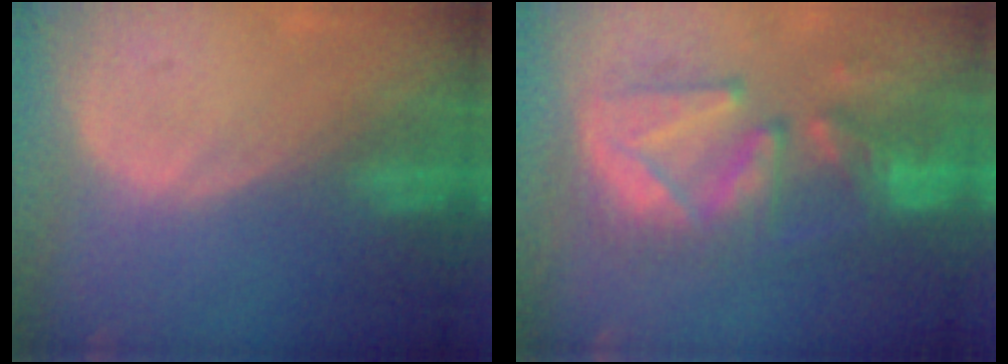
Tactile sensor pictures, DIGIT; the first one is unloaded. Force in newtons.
{"total": 11.1, "press": 10.7, "slide": 3.1}